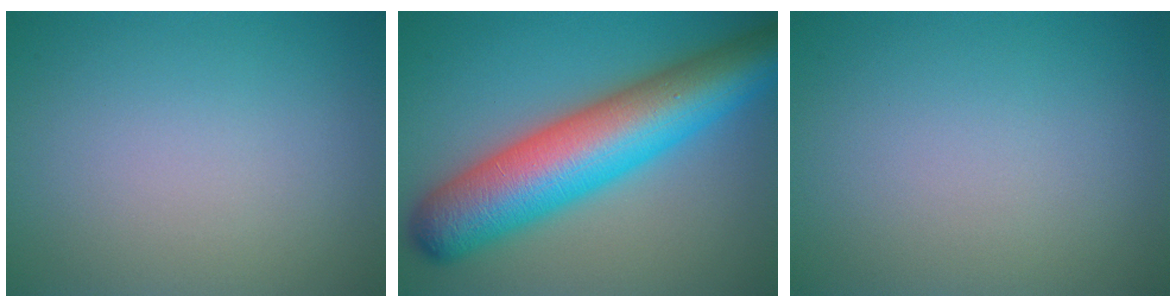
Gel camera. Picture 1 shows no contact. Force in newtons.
{"total": 12.5, "press": 12.5, "slide": 0.2}
{"total": 0.0}